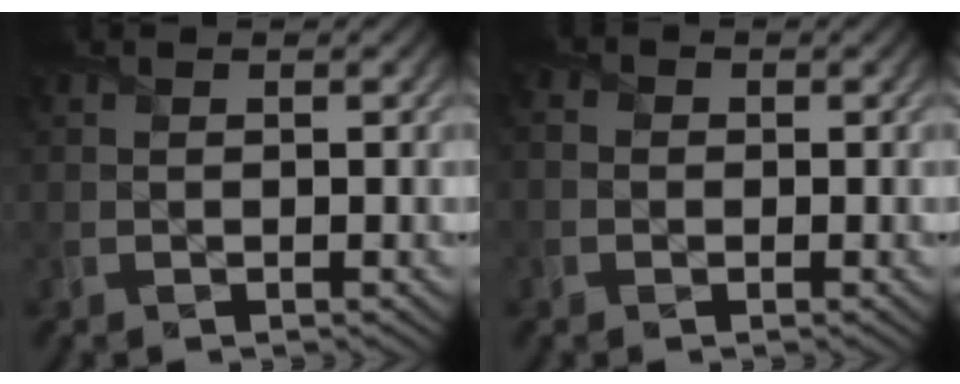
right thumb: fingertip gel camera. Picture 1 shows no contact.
{"total": 1.8, "force": [-0.2, 1.7, 0.7], "torque": [-0.017, 0.003, -0.011]}